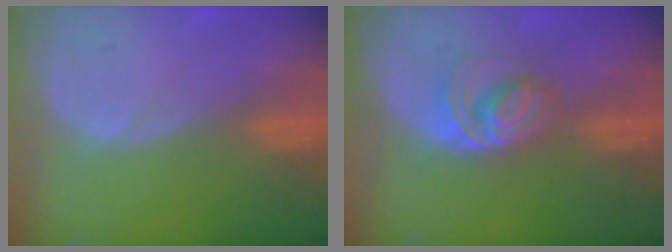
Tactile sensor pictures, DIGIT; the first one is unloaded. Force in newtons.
{"total": 5.4, "press": 5.0, "slide": 2.1}